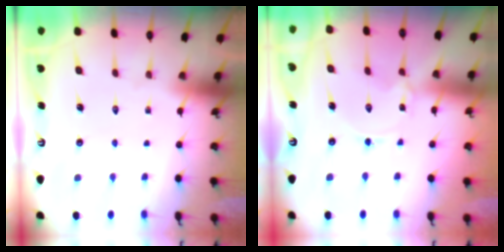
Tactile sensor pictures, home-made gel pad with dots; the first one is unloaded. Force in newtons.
{"total": 1.3, "press": 1.3, "slide": 0.3}